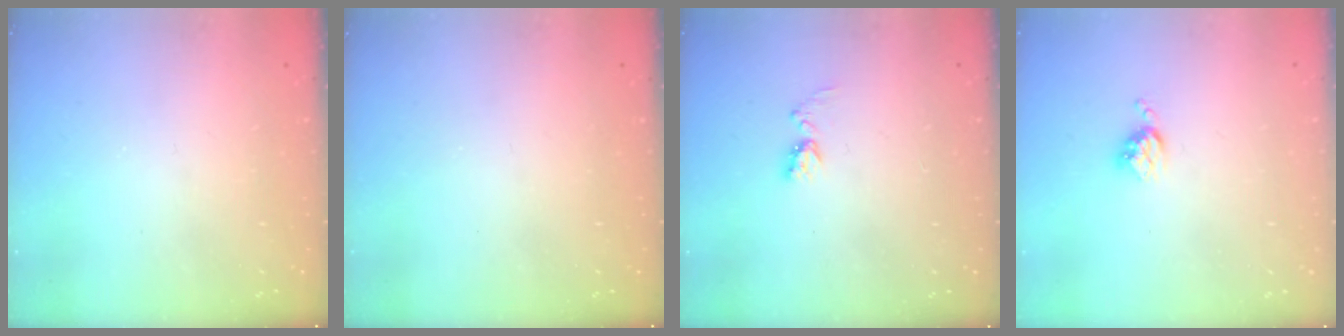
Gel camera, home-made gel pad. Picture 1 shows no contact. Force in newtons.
{"total": 0.0}
{"total": 6.0, "press": 6.0, "slide": 0.7}
{"total": 3.8, "press": 3.8, "slide": 0.4}